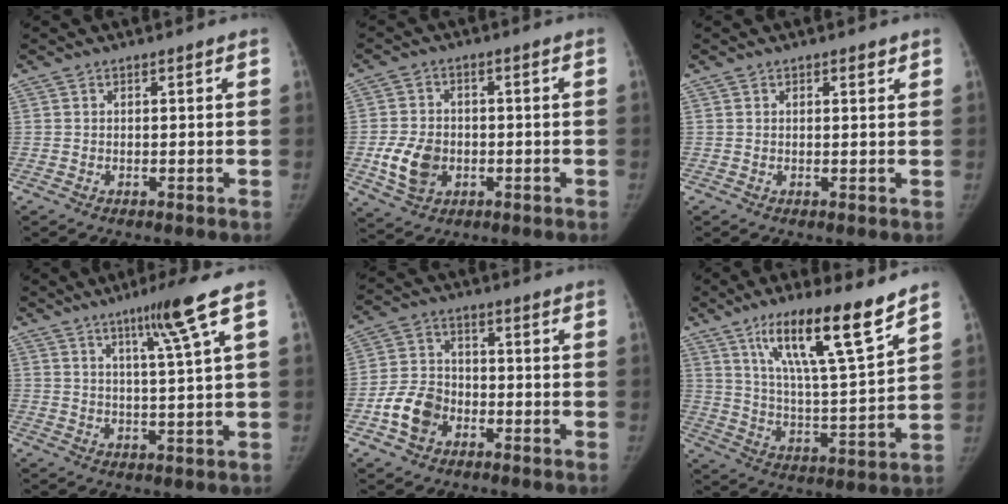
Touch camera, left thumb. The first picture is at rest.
{"total": 8.3, "force": [-2.0, 6.3, 5.0], "torque": [-0.079, 0.008, -0.030]}
{"total": 0.9, "force": [0.6, 0.4, 0.6], "torque": [-0.001, -0.001, 0.006]}
{"total": 8.3, "force": [4.2, -1.2, 7.1], "torque": [-0.116, -0.022, 0.072]}
{"total": 8.2, "force": [-3.6, 6.2, 4.1], "torque": [-0.065, 0.025, -0.068]}
{"total": 17.4, "force": [11.3, 2.4, 13.0], "torque": [-0.204, -0.063, 0.198]}